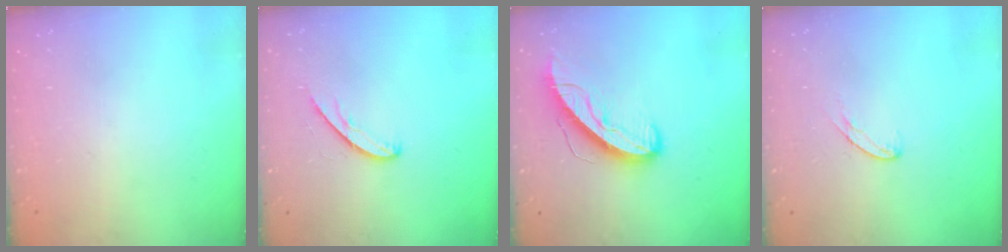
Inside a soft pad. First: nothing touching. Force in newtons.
{"total": 5.3, "press": 5.3, "slide": 0.5}
{"total": 10.9, "press": 10.9, "slide": 1.3}
{"total": 5.4, "press": 5.4, "slide": 0.4}